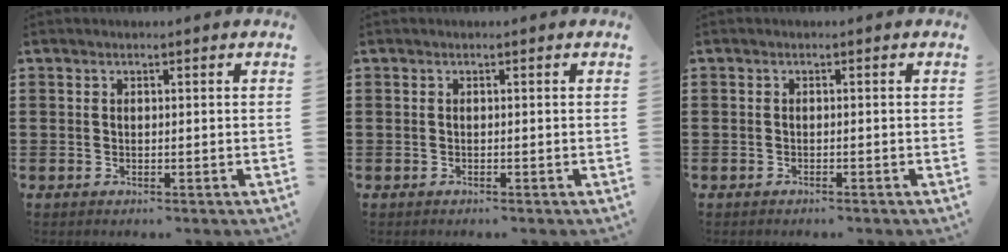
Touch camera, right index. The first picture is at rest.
{"total": 0.0}
{"total": 0.6, "force": [-0.6, 0.0, 0.1], "torque": [-0.004, -0.003, -0.011]}